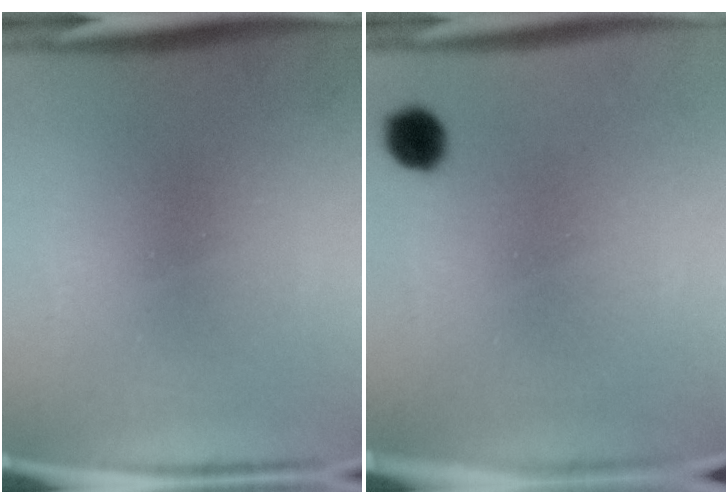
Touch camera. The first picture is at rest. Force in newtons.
{"total": 4.2}